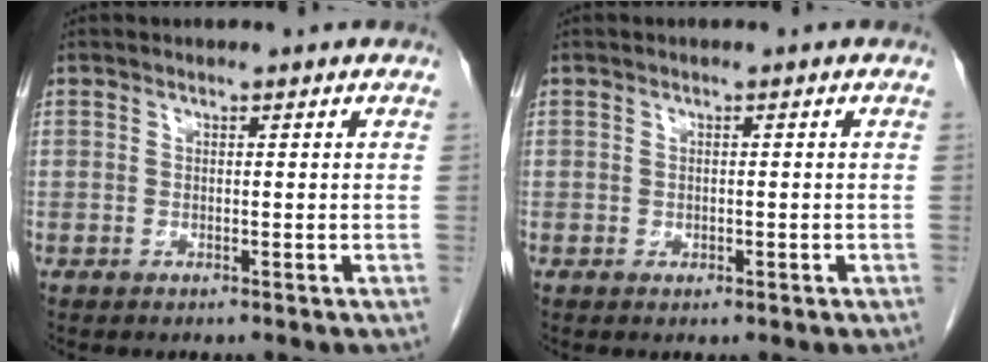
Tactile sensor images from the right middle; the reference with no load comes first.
{"total": 0.7, "force": [-0.2, 0.5, 0.4], "torque": [-0.007, 0.000, -0.002]}